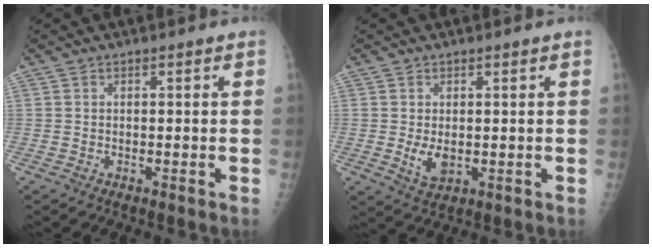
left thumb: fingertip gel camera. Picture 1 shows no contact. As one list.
[{"total": 3.8, "force": [0.0, 2.2, 3.1], "torque": [-0.052, -0.010, 0.008]}]